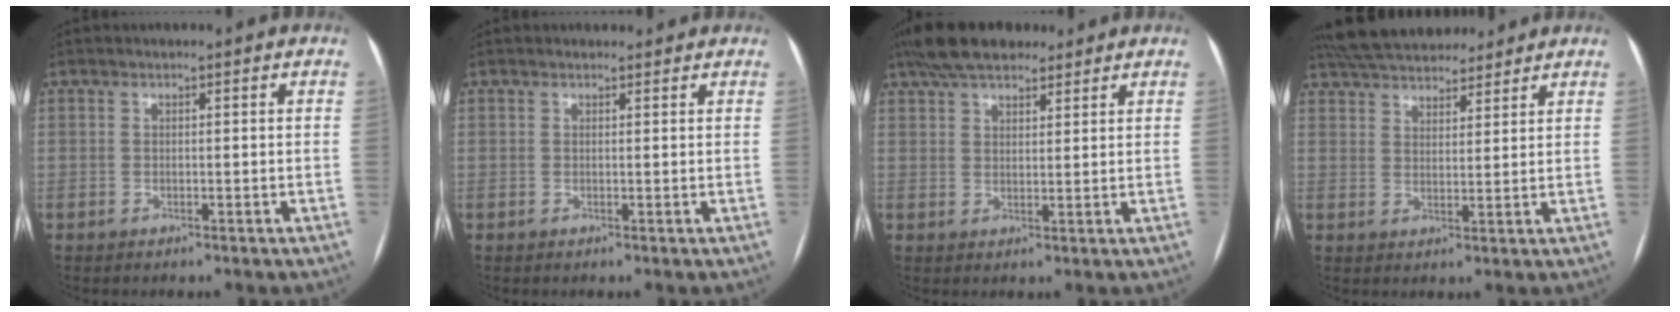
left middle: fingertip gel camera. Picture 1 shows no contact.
{"total": 2.1, "force": [1.9, 0.8, 0.2], "torque": [-0.004, 0.012, 0.019]}
{"total": 10.0, "force": [7.8, 3.8, 5.1], "torque": [-0.085, 0.038, 0.135]}
{"total": 14.0, "force": [12.5, 4.2, 4.8], "torque": [-0.086, 0.036, 0.196]}